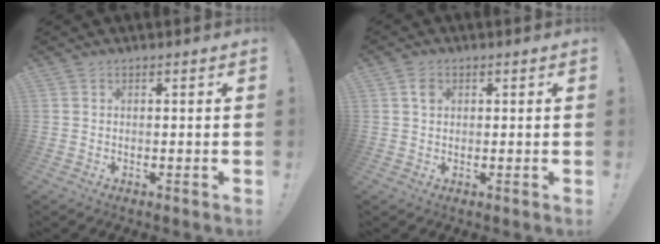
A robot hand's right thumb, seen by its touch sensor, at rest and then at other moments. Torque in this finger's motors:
{"motor_torque": [0.49, 0.50, 0.09, -0.45, 0.01]}